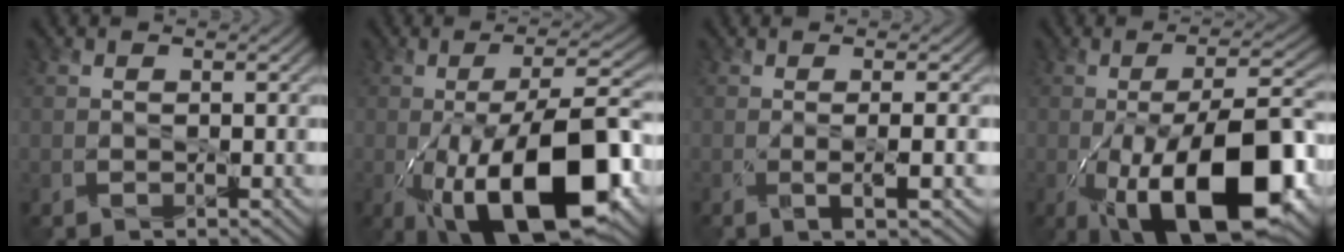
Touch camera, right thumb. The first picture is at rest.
{"total": 17.1, "force": [-5.8, 6.2, 14.8], "torque": [-0.219, 0.005, -0.096]}
{"total": 3.0, "force": [-0.1, 0.6, 2.9], "torque": [-0.051, 0.003, -0.009]}
{"total": 17.2, "force": [-5.7, 6.6, 14.8], "torque": [-0.219, -0.006, -0.093]}